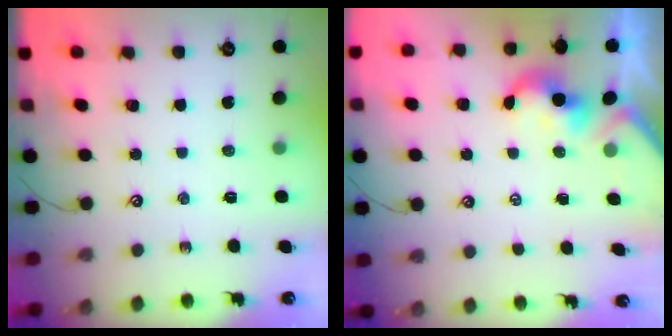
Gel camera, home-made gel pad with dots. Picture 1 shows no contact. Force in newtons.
{"total": 1.0, "press": 0.9, "slide": 0.5}